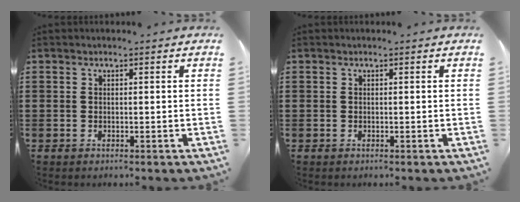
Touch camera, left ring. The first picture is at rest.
{"total": 0.0}